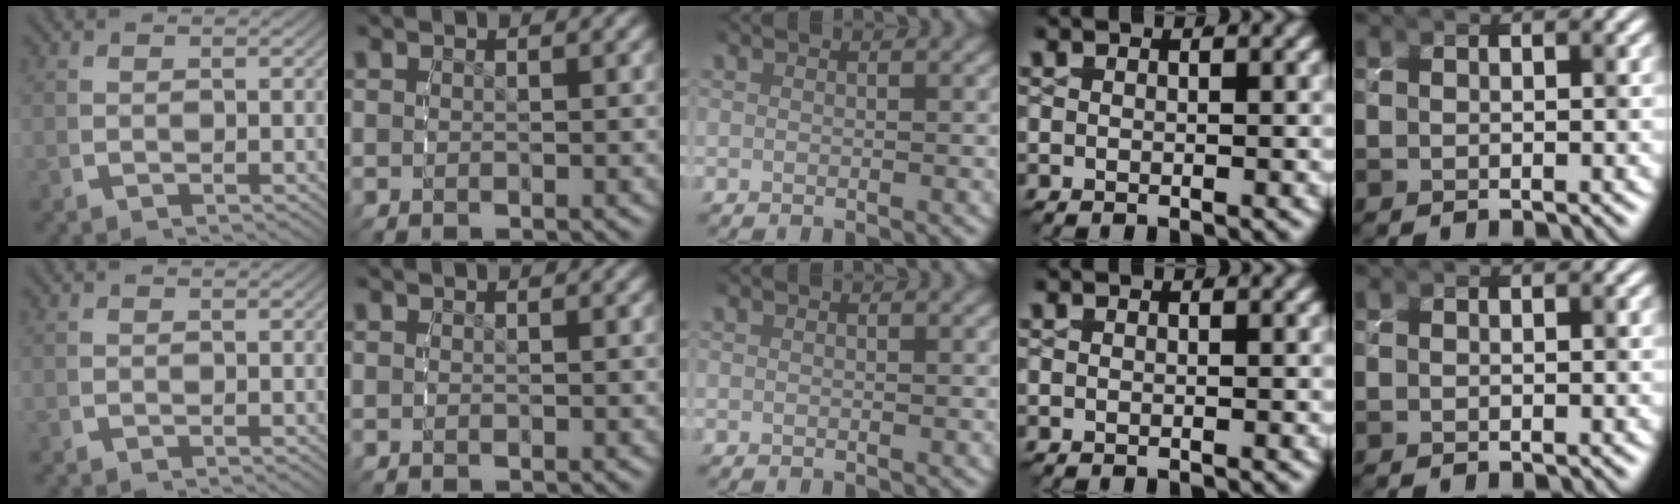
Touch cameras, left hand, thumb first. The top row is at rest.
{}